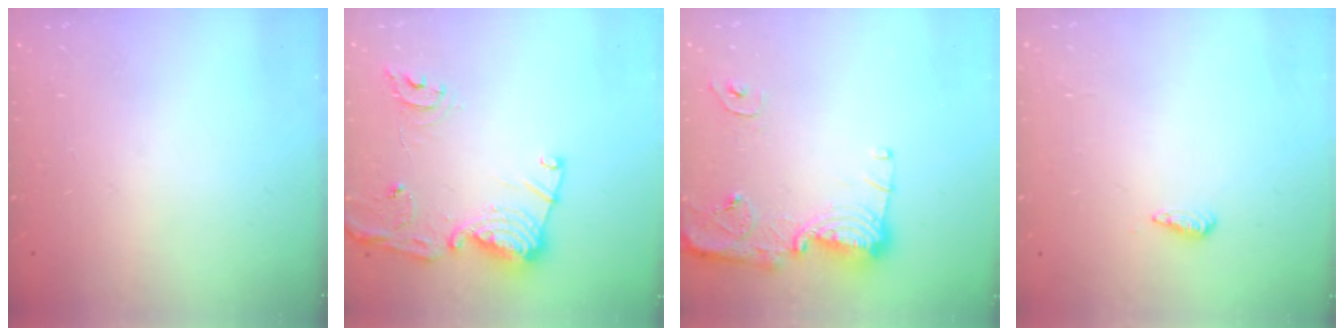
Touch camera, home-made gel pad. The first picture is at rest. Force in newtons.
{"total": 15.1, "press": 15.0, "slide": 1.6}
{"total": 13.8, "press": 13.8, "slide": 1.3}
{"total": 5.3, "press": 5.2, "slide": 1.1}